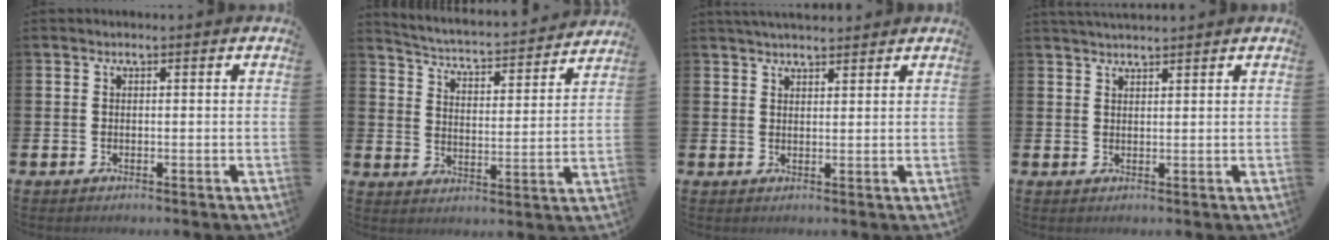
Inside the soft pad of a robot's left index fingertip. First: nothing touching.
{"total": 4.2, "force": [4.0, 0.5, 0.8], "torque": [-0.041, -0.043, 0.060]}
{"total": 2.9, "force": [2.8, 0.5, 0.4], "torque": [-0.005, -0.011, 0.050]}
{"total": 2.1, "force": [2.0, 0.1, 0.3], "torque": [-0.010, -0.005, 0.038]}